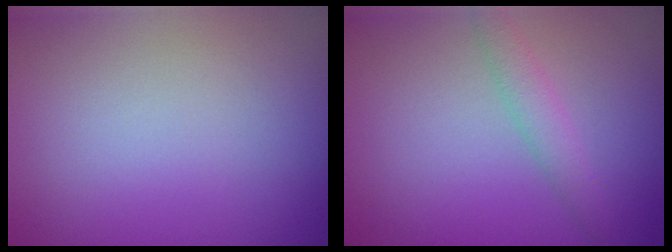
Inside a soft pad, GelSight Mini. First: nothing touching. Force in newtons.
{"total": 1.8, "press": 1.8, "slide": 0.0}